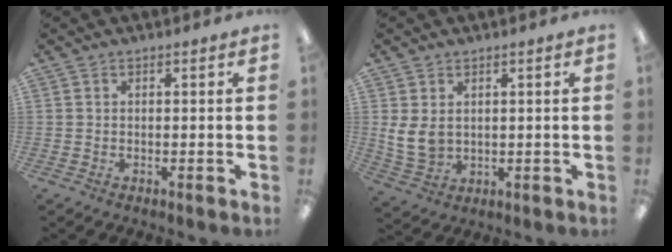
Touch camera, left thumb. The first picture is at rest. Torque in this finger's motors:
{"motor_torque": [-0.14, 0.28, 0.20, -0.25, 0.02]}